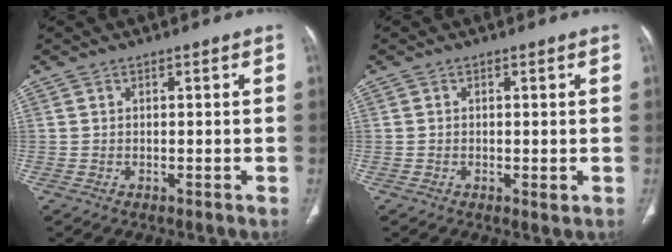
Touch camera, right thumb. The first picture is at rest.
{"total": 1.1, "force": [-0.2, 0.4, 1.0], "torque": [-0.017, -0.004, -0.004]}